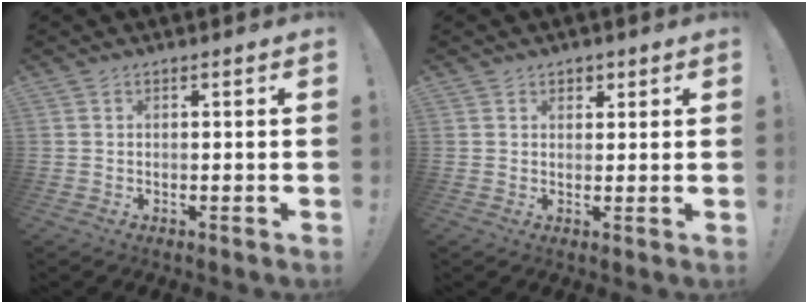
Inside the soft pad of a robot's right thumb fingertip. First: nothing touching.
{"total": 1.3, "force": [0.7, 1.0, 0.2], "torque": [0.006, -0.004, 0.010]}